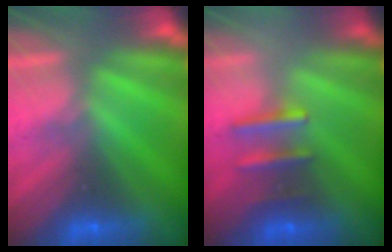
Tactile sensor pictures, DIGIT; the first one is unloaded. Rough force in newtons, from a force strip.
{"total": 2.5}